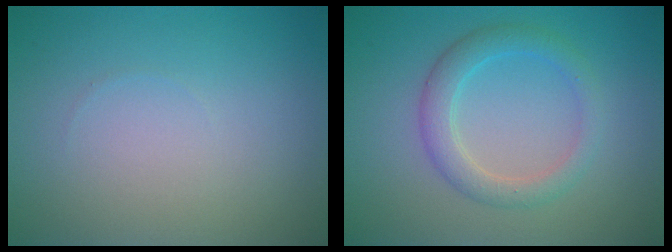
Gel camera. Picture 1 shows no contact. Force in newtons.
{"total": 3.0, "press": 3.0, "slide": 0.2}